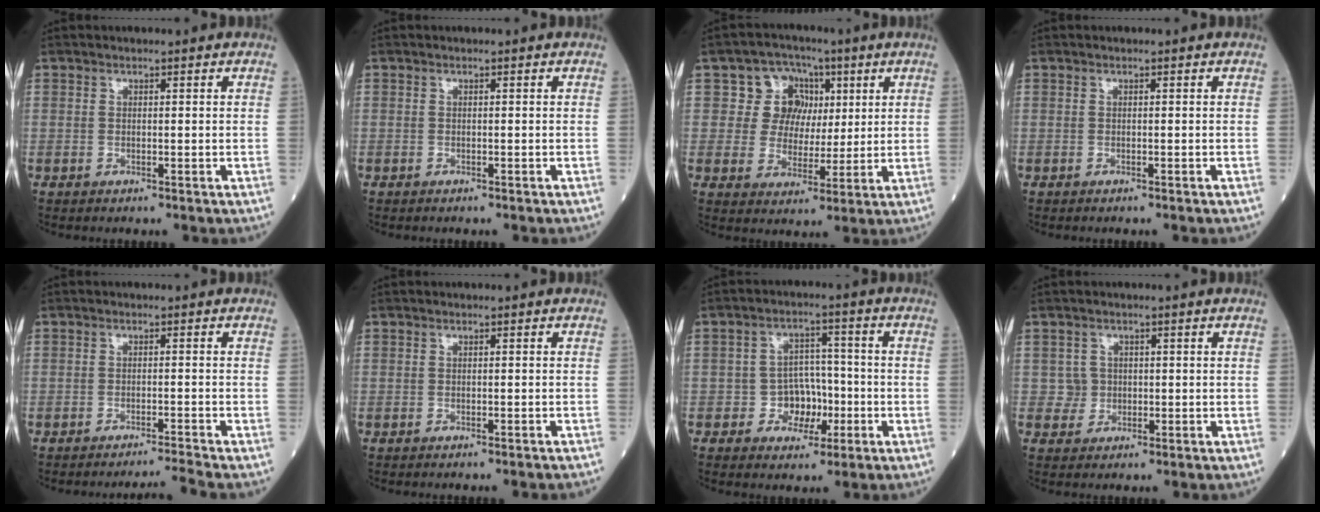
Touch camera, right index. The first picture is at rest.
{"total": 0.0}
{"total": 8.1, "force": [2.7, 7.3, 2.1], "torque": [-0.027, 0.027, 0.048]}
{"total": 0.7, "force": [-0.7, 0.0, 0.3], "torque": [0.001, 0.003, -0.010]}
{"total": 3.7, "force": [-3.1, -2.0, -0.3], "torque": [0.005, -0.004, -0.048]}
{"total": 2.6, "force": [-2.4, -0.3, 1.0], "torque": [-0.013, 0.003, -0.030]}
{"total": 5.6, "force": [-1.7, 4.7, 2.5], "torque": [-0.029, 0.019, -0.026]}
{"total": 2.3, "force": [0.1, 2.3, 0.1], "torque": [0.004, 0.005, 0.002]}